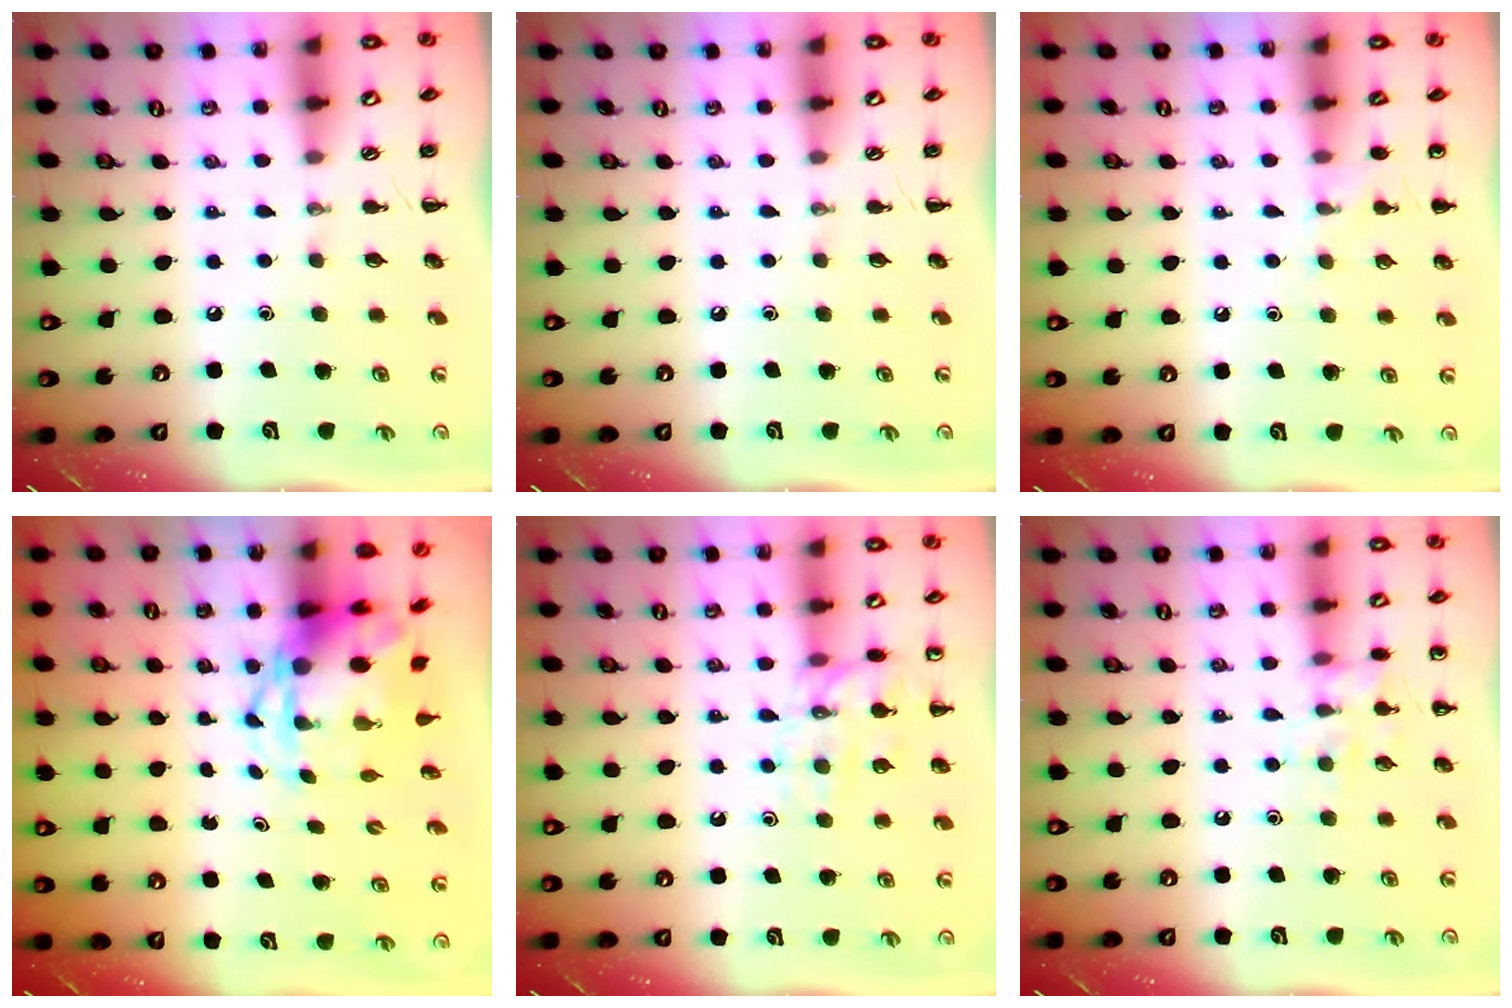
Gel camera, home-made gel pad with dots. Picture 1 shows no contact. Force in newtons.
{"total": 0.0}
{"total": 7.0, "press": 6.7, "slide": 1.9}
{"total": 4.8, "press": 4.6, "slide": 1.2}
{"total": 13.5, "press": 13.5, "slide": 1.1}
{"total": 9.5, "press": 9.4, "slide": 0.9}